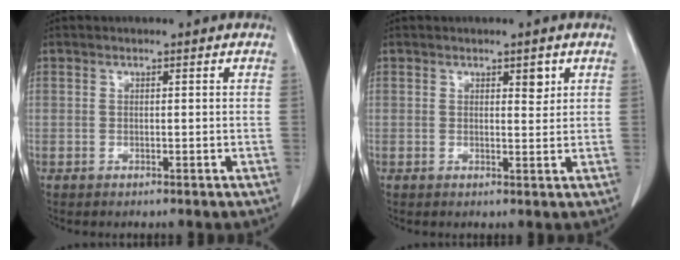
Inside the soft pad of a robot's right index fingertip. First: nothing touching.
{"total": 1.8, "force": [1.0, 0.7, 1.3], "torque": [-0.016, -0.005, 0.014]}